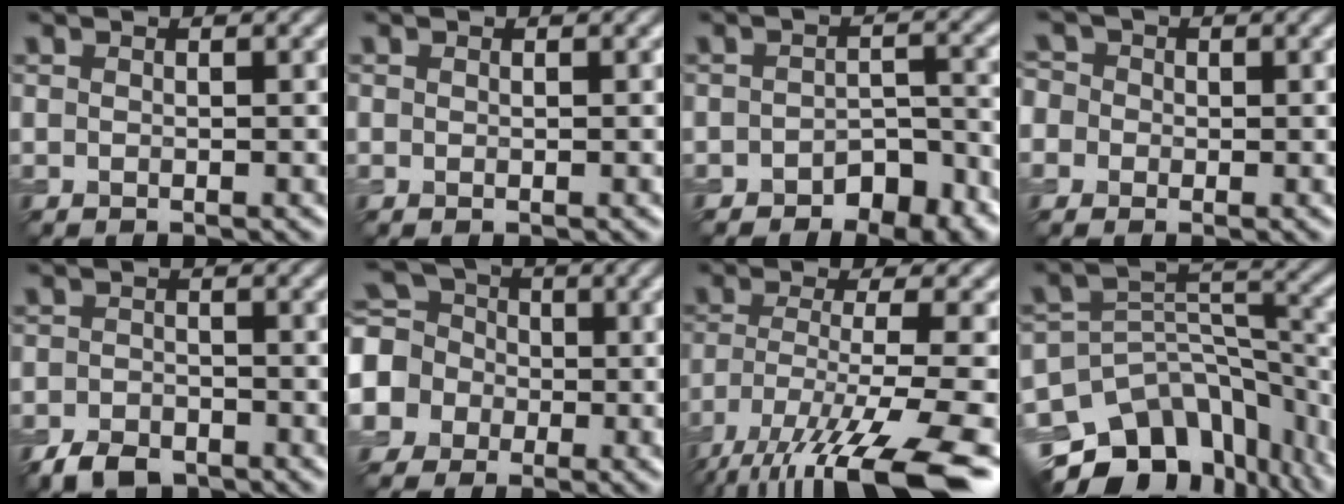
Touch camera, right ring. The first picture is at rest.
{"total": 0.0}
{"total": 4.4, "force": [-2.9, 2.4, 2.2], "torque": [-0.024, 0.002, -0.045]}
{"total": 4.0, "force": [0.4, 3.7, 1.5], "torque": [-0.029, 0.034, -0.030]}
{"total": 3.0, "force": [-2.2, 1.7, 1.2], "torque": [-0.019, -0.002, -0.048]}
{"total": 7.8, "force": [-1.0, 7.2, 2.8], "torque": [-0.087, 0.013, -0.051]}
{"total": 13.5, "force": [-9.0, 2.9, 9.7], "torque": [-0.184, -0.015, -0.144]}
{"total": 15.0, "force": [-10.6, 8.8, 5.9], "torque": [-0.118, 0.002, -0.139]}